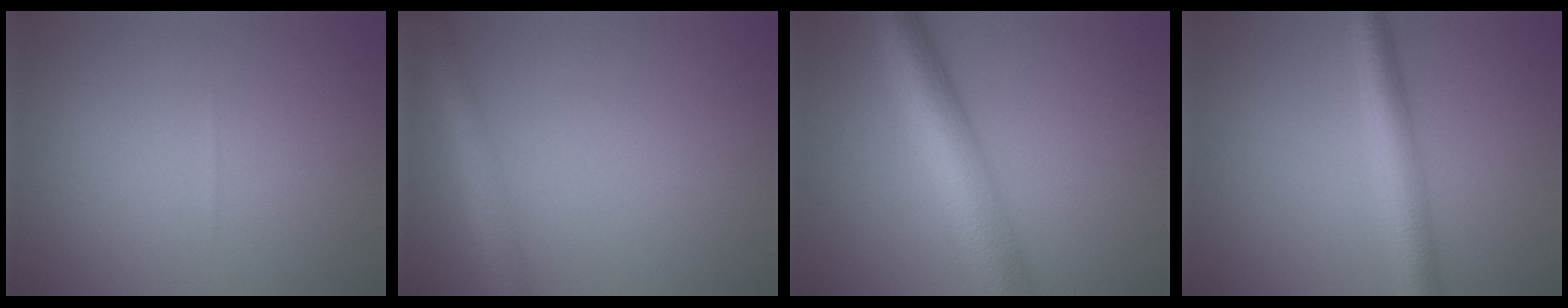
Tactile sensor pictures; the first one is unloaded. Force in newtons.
{"total": 3.4, "press": 3.4, "slide": 0.1}
{"total": 7.9, "press": 7.9, "slide": 0.3}
{"total": 4.2, "press": 4.2, "slide": 0.1}